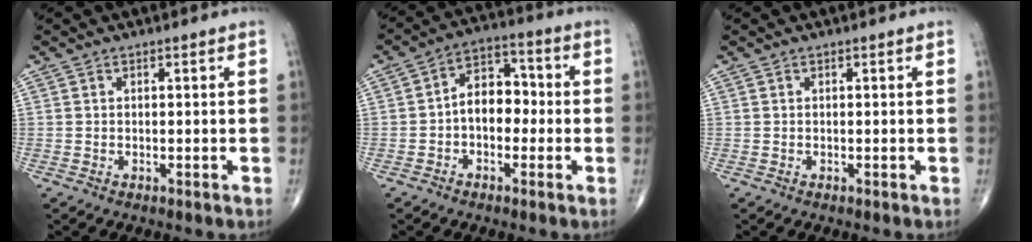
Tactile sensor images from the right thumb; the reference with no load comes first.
{"total": 8.4, "force": [-1.1, 5.8, 6.1], "torque": [-0.067, 0.032, -0.033]}
{"total": 0.0}